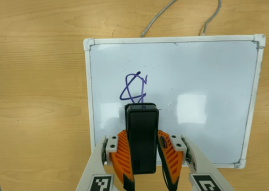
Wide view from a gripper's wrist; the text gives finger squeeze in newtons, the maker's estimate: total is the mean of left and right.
{"total": 6.1, "left": 5.1, "right": 7.1}